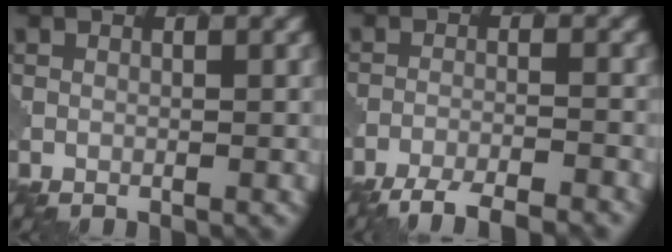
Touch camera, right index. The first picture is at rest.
{"total": 5.6, "force": [-4.9, 1.0, 2.6], "torque": [-0.042, -0.014, -0.078]}